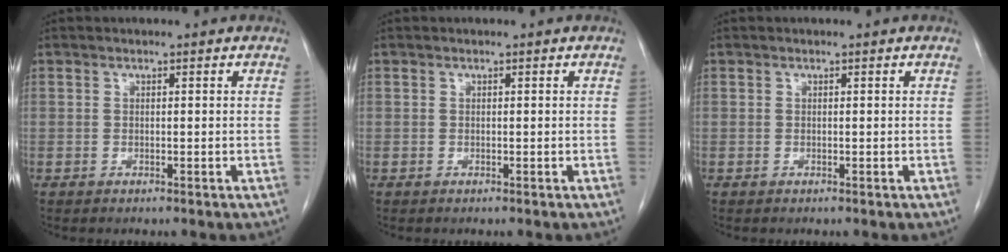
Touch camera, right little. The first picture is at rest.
{"total": 0.0}
{"total": 0.0}